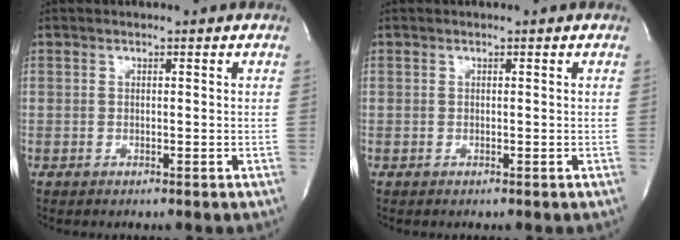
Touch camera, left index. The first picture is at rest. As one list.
[{"total": 0.0}]